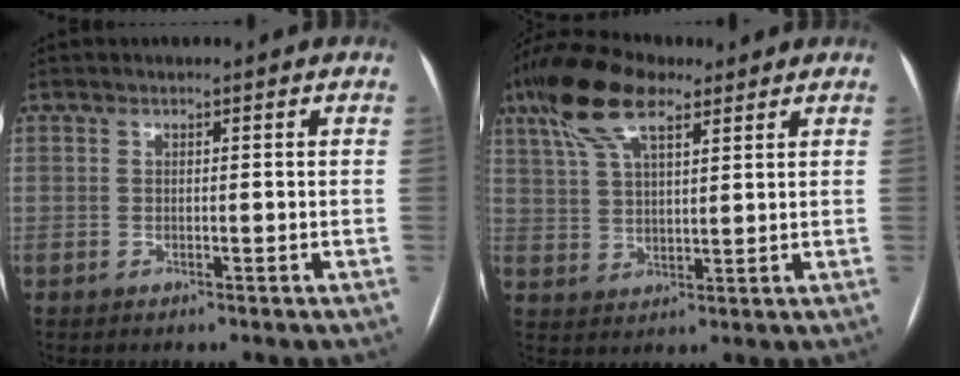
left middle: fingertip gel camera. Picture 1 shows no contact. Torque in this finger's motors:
{"motor_torque": [1.37, -0.76, 0.82, 0.21]}